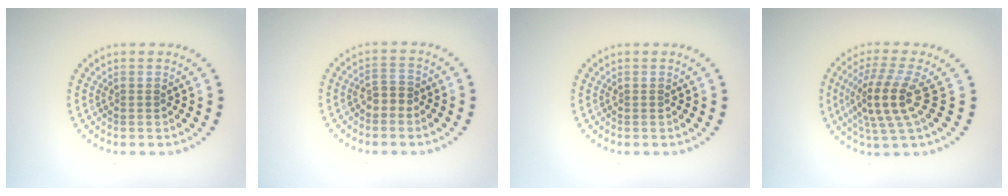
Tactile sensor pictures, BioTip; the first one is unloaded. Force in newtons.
{"total": 1.6, "press": 1.5, "slide": 0.6}
{"total": 0.0}
{"total": 4.6, "press": 3.7, "slide": 2.7}